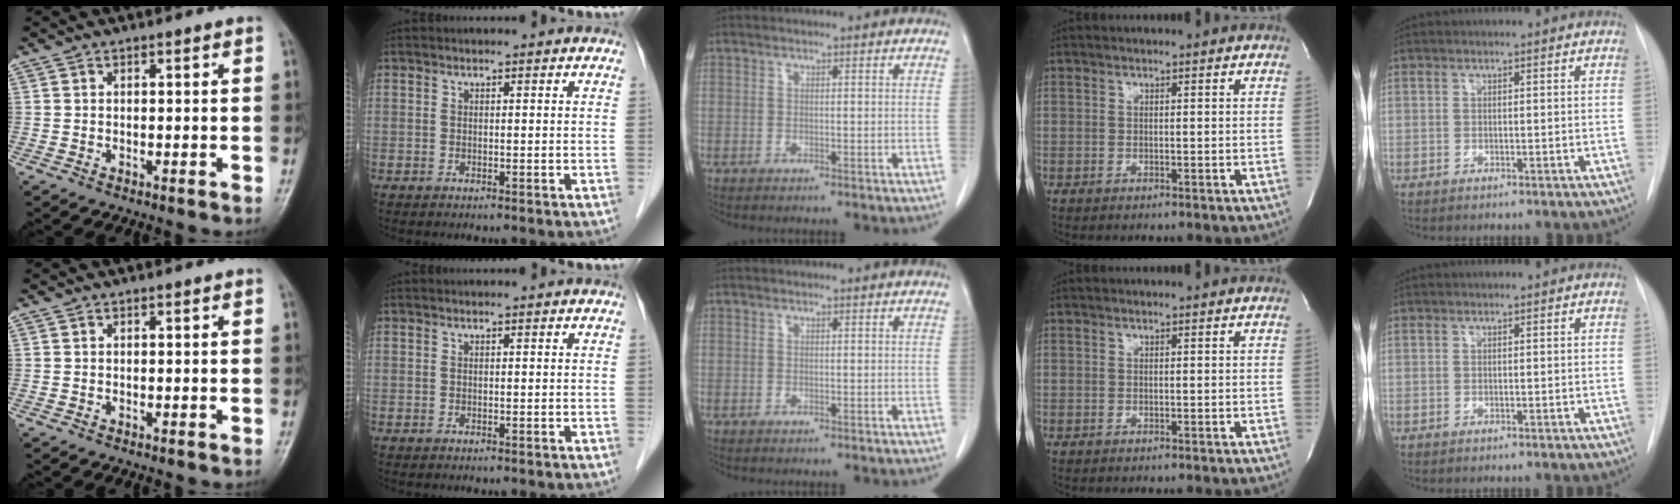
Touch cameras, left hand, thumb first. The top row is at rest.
{}